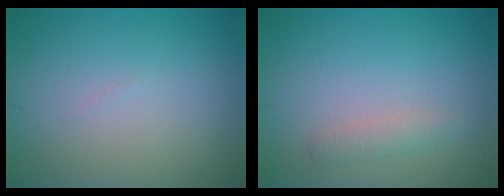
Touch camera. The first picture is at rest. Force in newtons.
{"total": 1.3, "press": 1.3, "slide": 0.0}